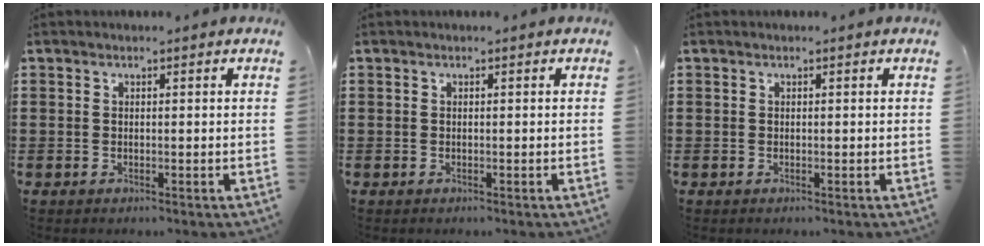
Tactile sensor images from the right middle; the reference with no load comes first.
{"total": 0.0}
{"total": 0.0}